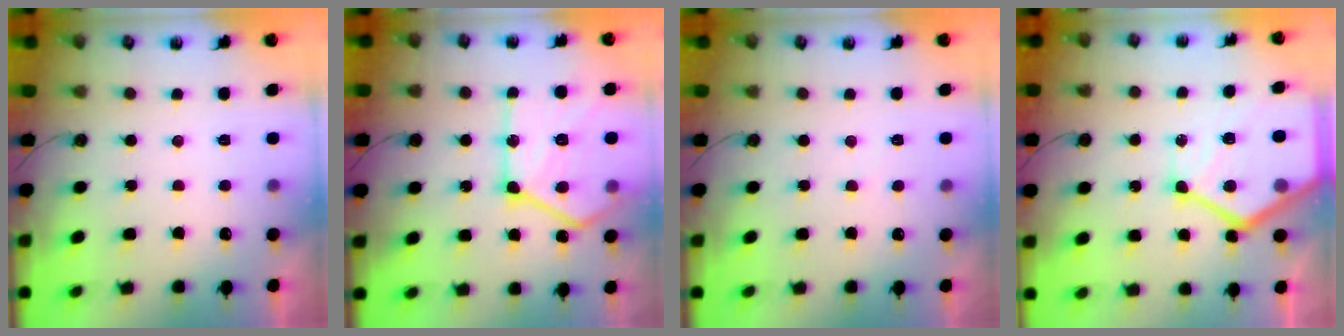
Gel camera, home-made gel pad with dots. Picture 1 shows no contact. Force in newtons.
{"total": 24.1, "press": 24.0, "slide": 1.9}
{"total": 2.7, "press": 2.7, "slide": 0.5}
{"total": 18.9, "press": 18.8, "slide": 1.9}